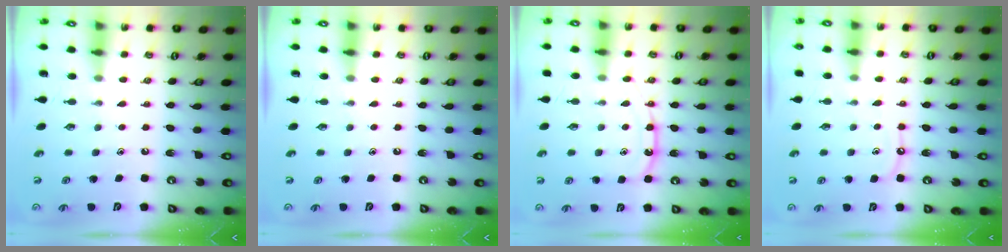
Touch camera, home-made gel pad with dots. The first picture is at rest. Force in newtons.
{"total": 0.0}
{"total": 11.6, "press": 11.6, "slide": 1.0}
{"total": 8.2, "press": 8.1, "slide": 0.8}